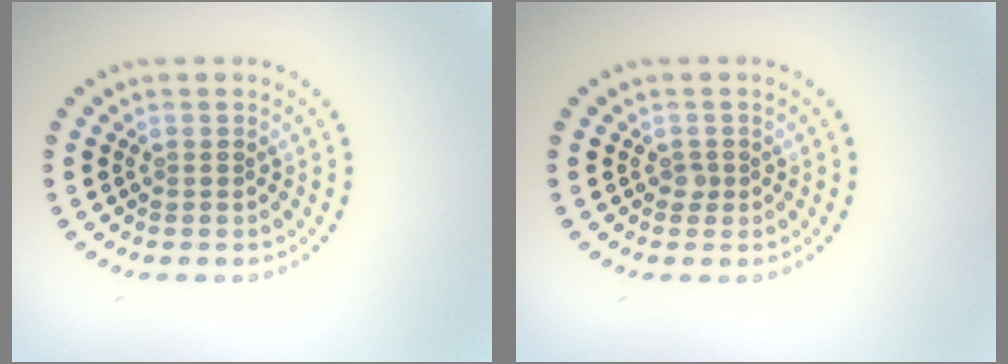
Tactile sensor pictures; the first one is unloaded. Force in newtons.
{"total": 0.7, "press": 0.5, "slide": 0.6}